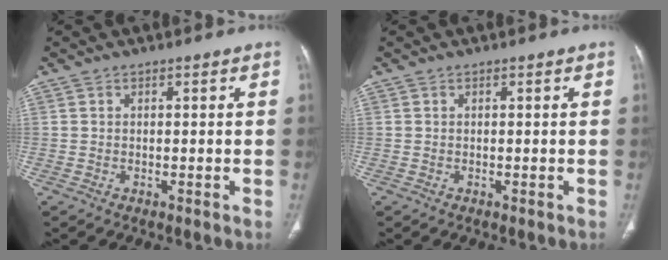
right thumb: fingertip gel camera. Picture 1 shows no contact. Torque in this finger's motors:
{"motor_torque": [0.02, 0.02, 0.28, 0.22, 0.01]}